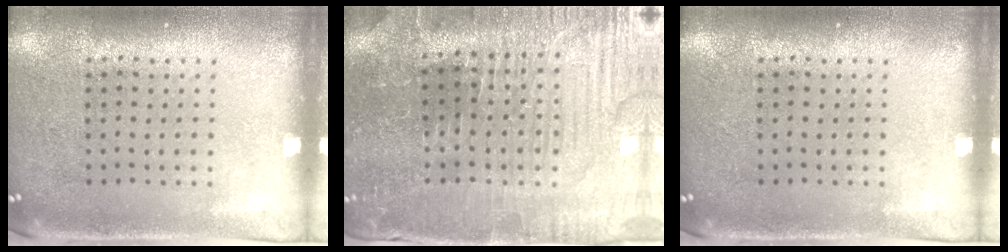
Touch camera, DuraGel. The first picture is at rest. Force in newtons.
{"total": 3.6, "press": 3.6, "slide": 0.4}
{"total": 0.0}